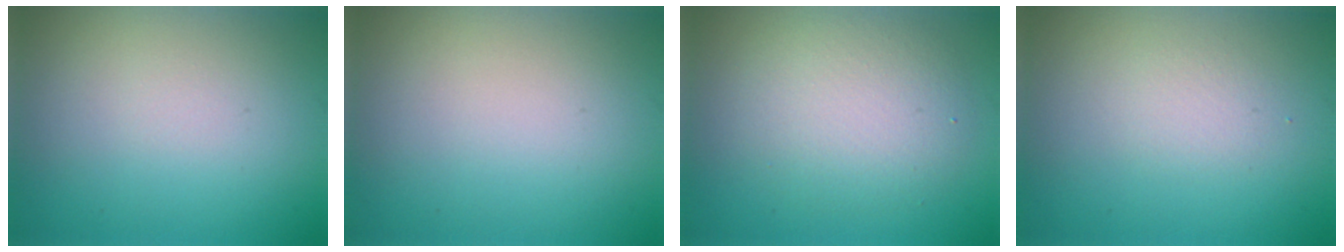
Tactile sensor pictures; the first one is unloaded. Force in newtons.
{"total": 0.0}
{"total": 4.5, "press": 4.5, "slide": 0.1}
{"total": 1.3, "press": 1.3, "slide": 0.1}